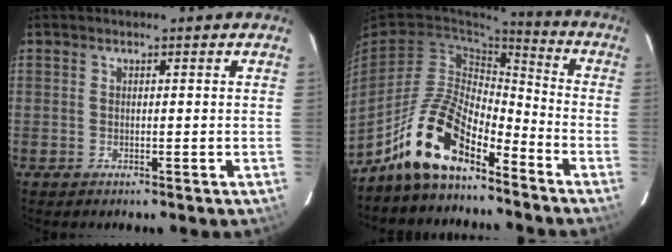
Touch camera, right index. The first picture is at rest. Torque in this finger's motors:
{"motor_torque": [0.59, -0.65, 1.05, 0.21]}